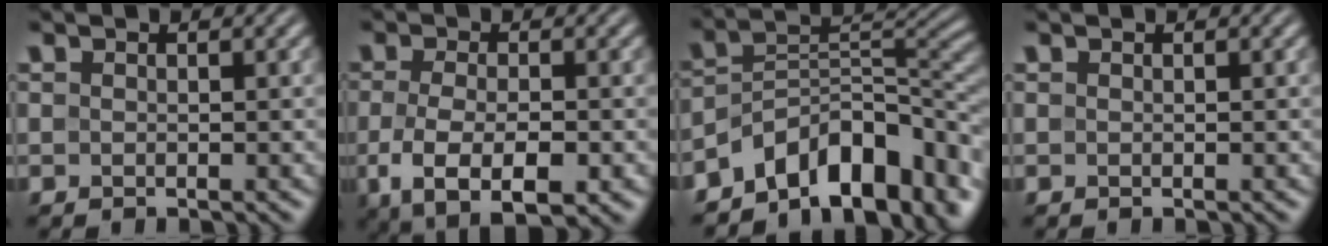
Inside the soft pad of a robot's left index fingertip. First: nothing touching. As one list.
[{"total": 6.3, "force": [-2.2, 2.8, 5.2], "torque": [-0.103, -0.013, -0.037]}, {"total": 11.6, "force": [-7.1, 6.1, 6.8], "torque": [-0.091, 0.012, -0.135]}, {"total": 0.0}]